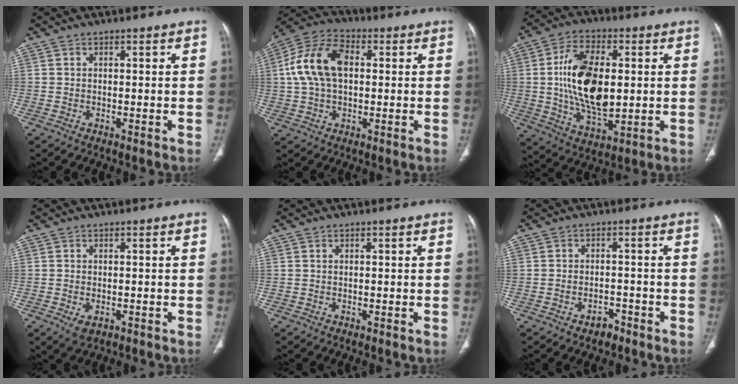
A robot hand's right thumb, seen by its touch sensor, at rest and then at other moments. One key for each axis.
{"total": 13.0, "fx": 1.7, "fy": 8.1, "fz": 10.0, "tx": -0.198, "ty": 0.027, "tz": 0.026}
{"total": 17.7, "fx": 1.2, "fy": 9.4, "fz": 15.0, "tx": -0.264, "ty": -0.008, "tz": 0.028}
{"total": 2.9, "fx": -1.1, "fy": 1.7, "fz": 2.1, "tx": -0.037, "ty": 0.000, "tz": -0.008}
{"total": 0.0}
{"total": 3.0, "fx": -1.9, "fy": 1.8, "fz": 1.3, "tx": -0.017, "ty": 0.018, "tz": -0.023}